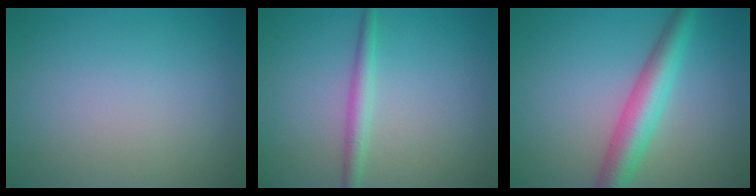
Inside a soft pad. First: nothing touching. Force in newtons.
{"total": 2.0, "press": 2.0, "slide": 0.0}
{"total": 4.9, "press": 4.9, "slide": 0.1}